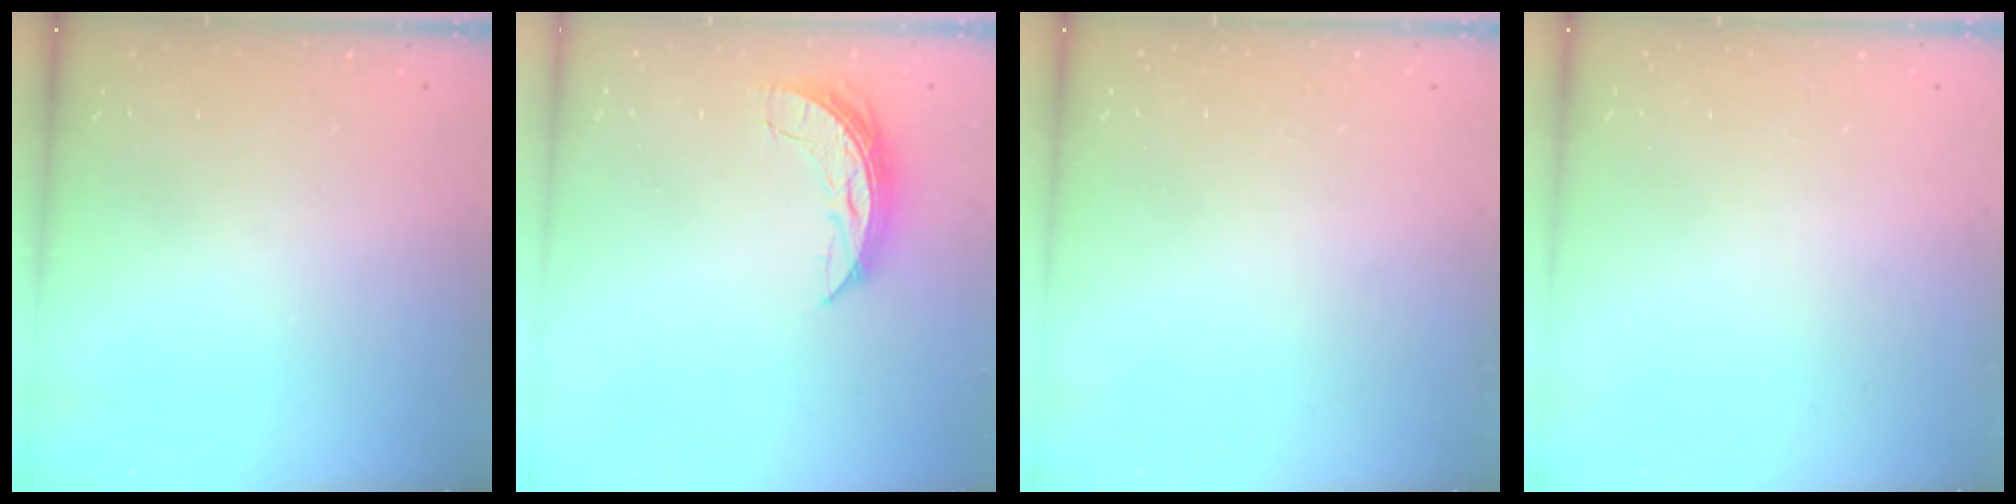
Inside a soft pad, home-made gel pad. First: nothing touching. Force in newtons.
{"total": 7.6, "press": 7.5, "slide": 1.1}
{"total": 0.0}
{"total": 0.0}